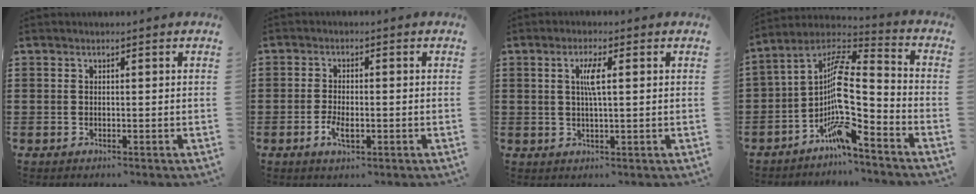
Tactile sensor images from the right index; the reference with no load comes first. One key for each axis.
{"total": 3.2, "fx": -1.1, "fy": 1.3, "fz": 2.8, "tx": -0.063, "ty": -0.005, "tz": -0.023}
{"total": 3.2, "fx": 0.7, "fy": 0.4, "fz": 3.1, "tx": -0.064, "ty": 0.002, "tz": 0.009}
{"total": 10.5, "fx": -5.4, "fy": 2.2, "fz": 8.8, "tx": -0.181, "ty": -0.012, "tz": -0.110}